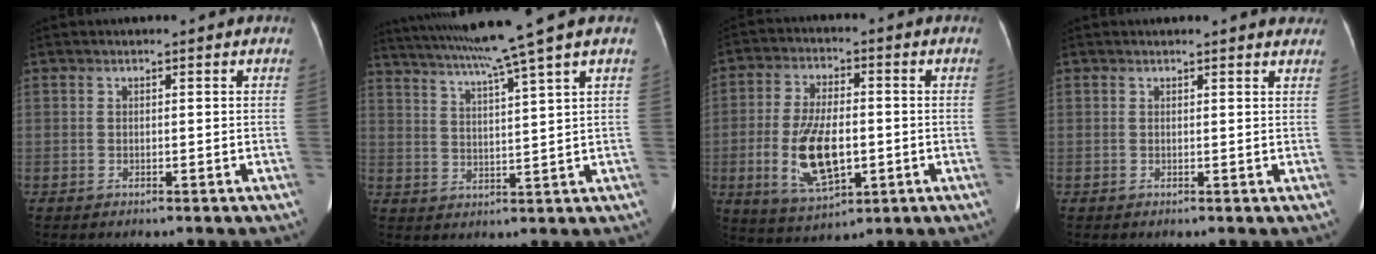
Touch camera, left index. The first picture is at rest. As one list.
[{"total": 12.9, "force": [10.1, -2.9, 7.5], "torque": [-0.128, -0.005, 0.153]}, {"total": 11.5, "force": [-2.2, 5.1, 10.1], "torque": [-0.207, -0.002, -0.029]}, {"total": 3.1, "force": [3.0, 0.4, 0.9], "torque": [-0.012, -0.006, 0.016]}]